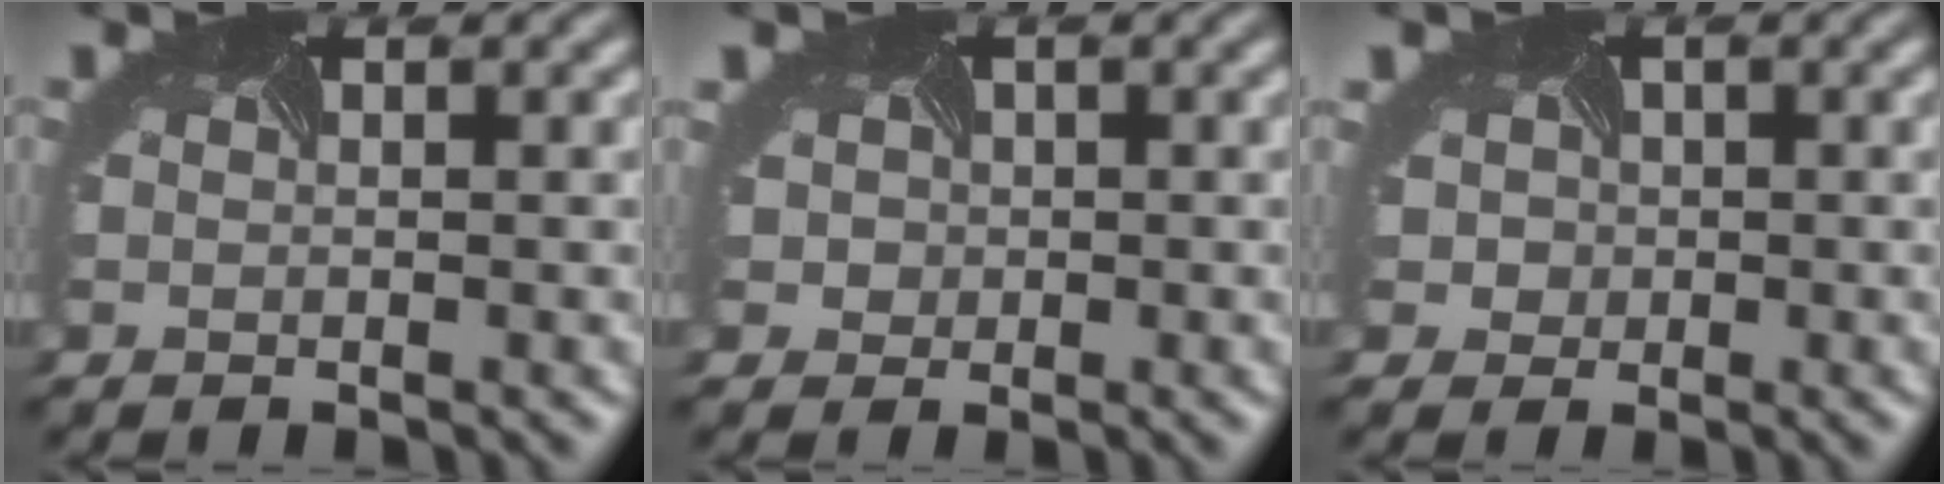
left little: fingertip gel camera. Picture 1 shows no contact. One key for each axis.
{"total": 2.5, "fx": 0.5, "fy": 2.4, "fz": 0.3, "tx": -0.004, "ty": 0.016, "tz": -0.007}
{"total": 3.0, "fx": 0.5, "fy": 2.9, "fz": 0.5, "tx": -0.006, "ty": 0.018, "tz": -0.012}